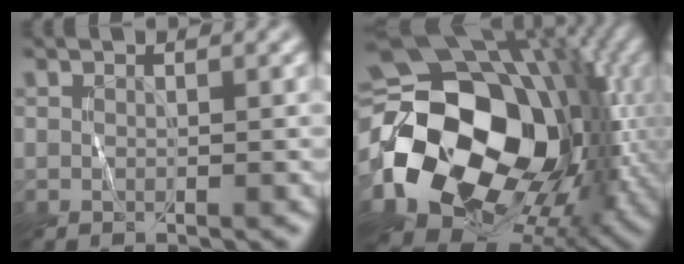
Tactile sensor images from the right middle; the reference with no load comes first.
{"total": 19.5, "force": [-1.6, 14.3, 13.2], "torque": [-0.251, -0.020, -0.014]}